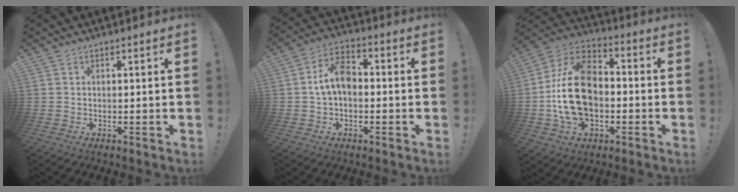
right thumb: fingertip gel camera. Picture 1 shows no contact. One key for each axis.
{"total": 9.5, "fx": -0.1, "fy": 6.0, "fz": 7.4, "tx": -0.129, "ty": 0.010, "tz": 0.000}
{"total": 21.0, "fx": -2.1, "fy": 14.5, "fz": 15.0, "tx": -0.266, "ty": 0.030, "tz": -0.025}